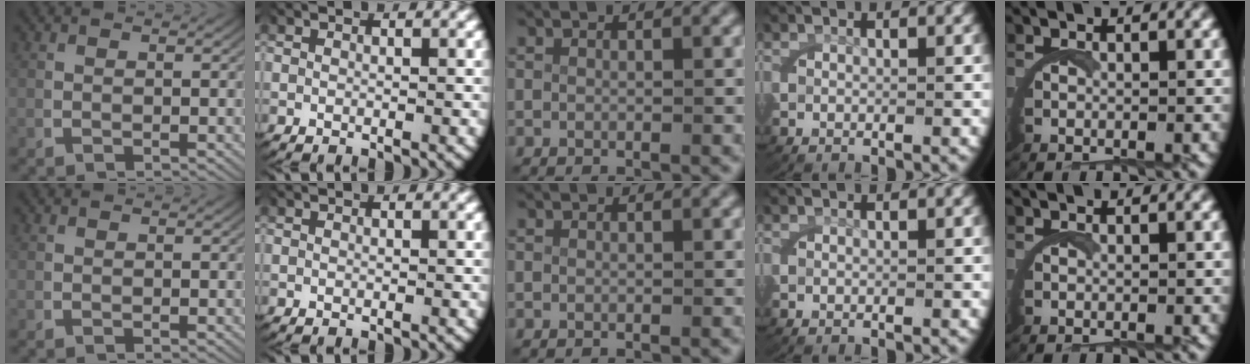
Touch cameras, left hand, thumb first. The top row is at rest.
{}